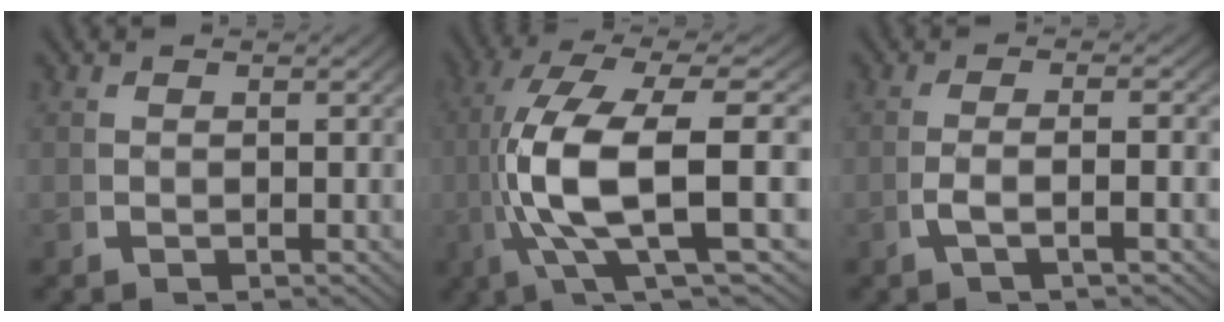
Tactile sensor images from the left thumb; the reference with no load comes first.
{"total": 14.0, "force": [0.0, 5.9, 12.7], "torque": [-0.279, -0.026, 0.017]}
{"total": 3.2, "force": [-0.6, -0.1, 3.1], "torque": [-0.067, 0.009, -0.012]}